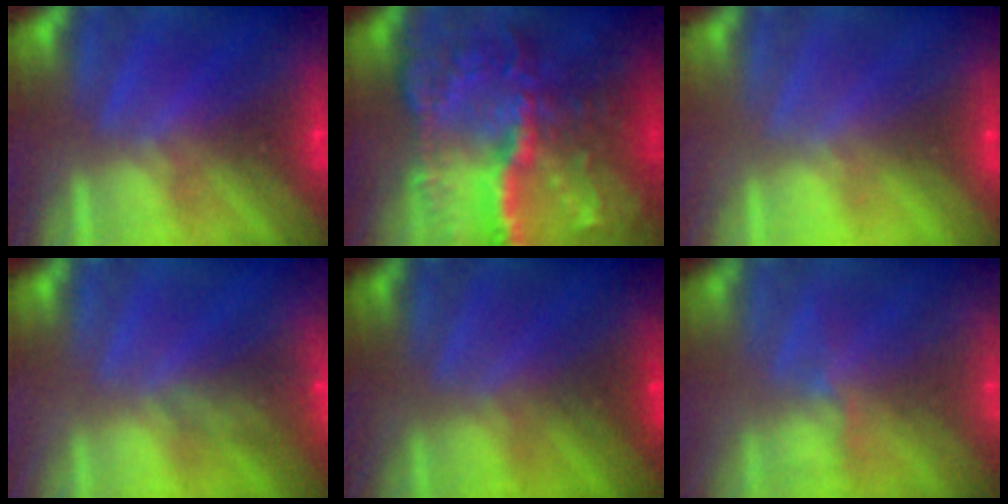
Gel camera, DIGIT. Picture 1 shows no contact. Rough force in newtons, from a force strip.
{"total": 7.6}
{"total": 3.2}
{"total": 12.7}
{"total": 1.7}
{"total": 10.1}